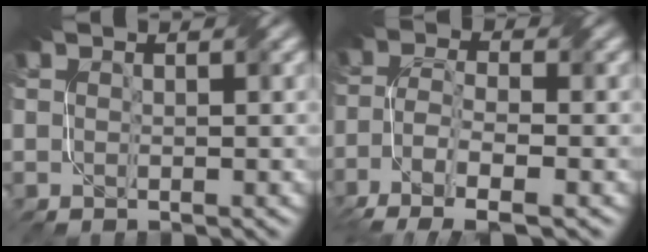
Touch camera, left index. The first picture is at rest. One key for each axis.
{"total": 6.0, "fx": -3.7, "fy": 2.0, "fz": 4.2, "tx": -0.089, "ty": -0.004, "tz": -0.077}